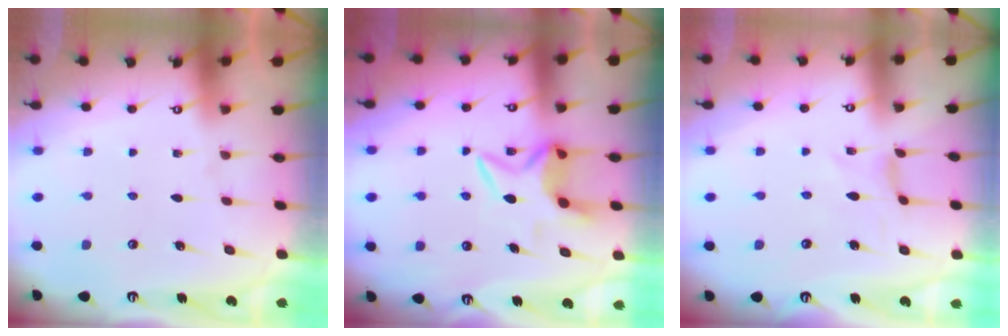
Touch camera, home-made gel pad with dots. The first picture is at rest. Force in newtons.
{"total": 6.3, "press": 6.2, "slide": 1.0}
{"total": 0.0}